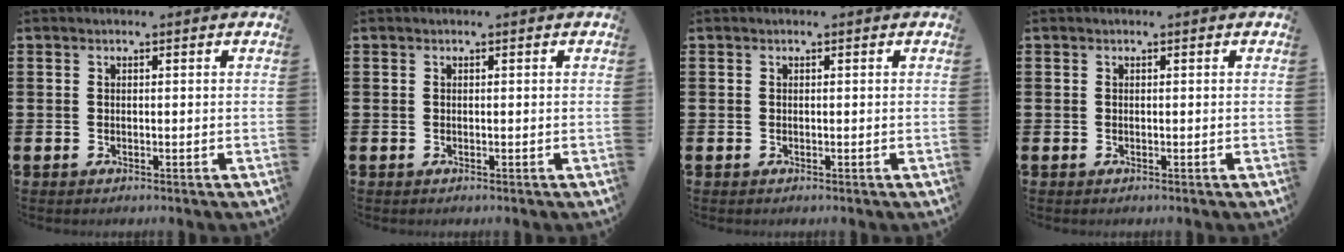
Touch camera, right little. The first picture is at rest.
{"total": 0.0}
{"total": 0.0}
{"total": 0.0}